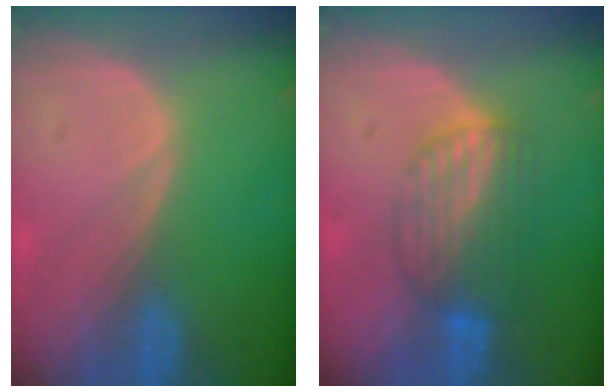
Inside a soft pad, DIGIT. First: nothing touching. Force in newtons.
{"total": 6.6, "press": 6.3, "slide": 2.0}